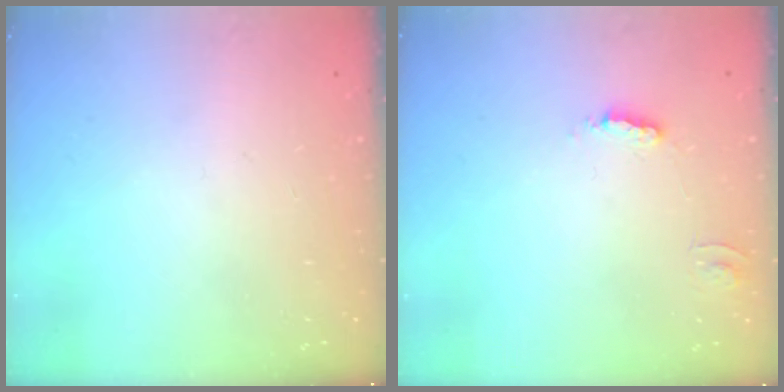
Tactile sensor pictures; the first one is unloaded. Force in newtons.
{"total": 4.1, "press": 4.1, "slide": 0.3}